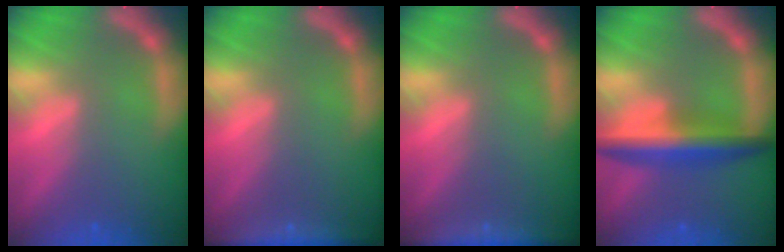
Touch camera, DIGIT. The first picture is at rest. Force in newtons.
{"total": 4.4}
{"total": 5.0}
{"total": 6.0}